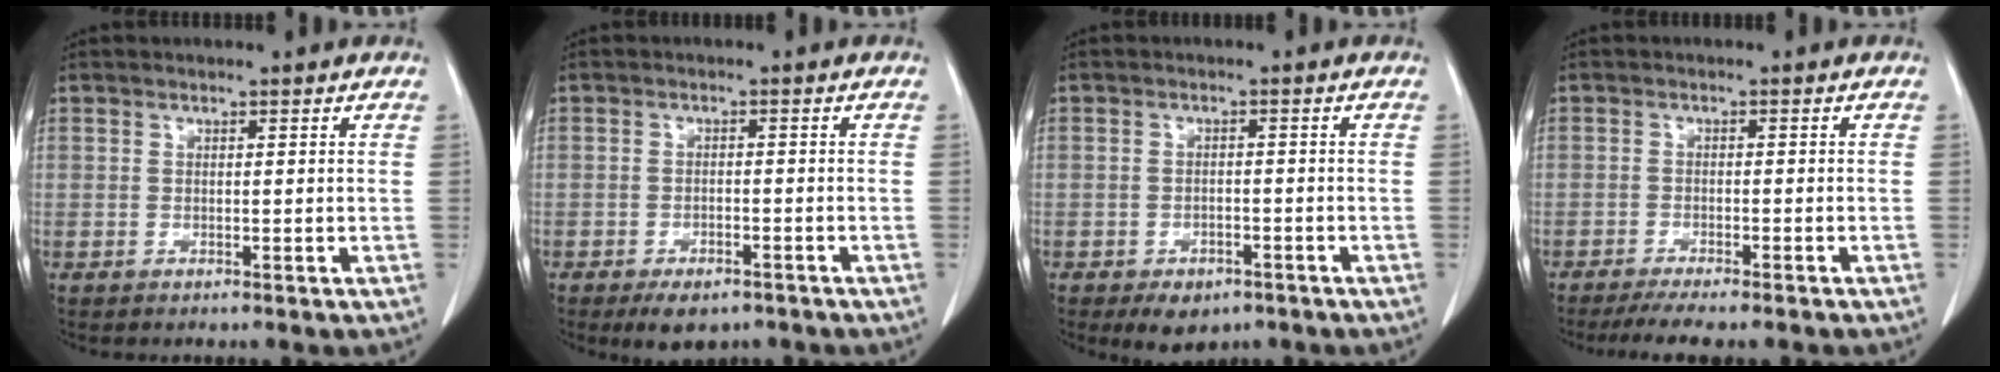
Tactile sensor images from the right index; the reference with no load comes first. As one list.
[{"total": 5.2, "force": [-3.9, 2.3, 2.7], "torque": [-0.036, -0.003, -0.053]}, {"total": 4.8, "force": [-3.2, 2.7, 2.4], "torque": [-0.031, -0.001, -0.040]}, {"total": 7.6, "force": [-6.5, 0.7, 3.8], "torque": [-0.046, -0.009, -0.097]}]